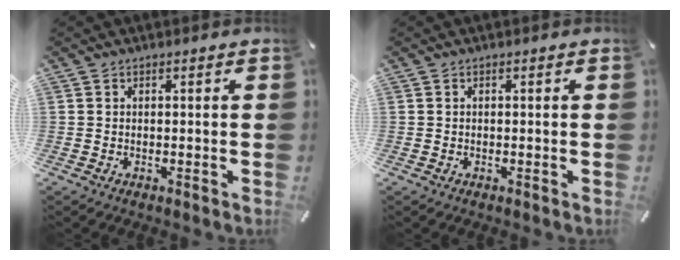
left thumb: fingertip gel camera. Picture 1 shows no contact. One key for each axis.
{"total": 0.0}